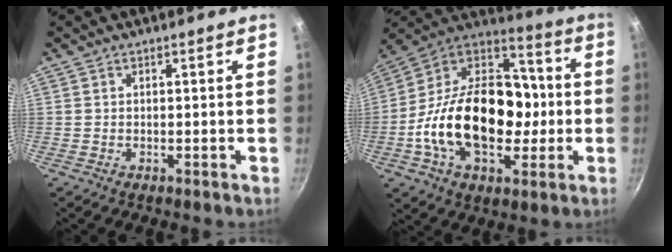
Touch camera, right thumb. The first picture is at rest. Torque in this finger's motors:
{"motor_torque": [2.55, 2.46, 2.13, -0.64, 0.53]}